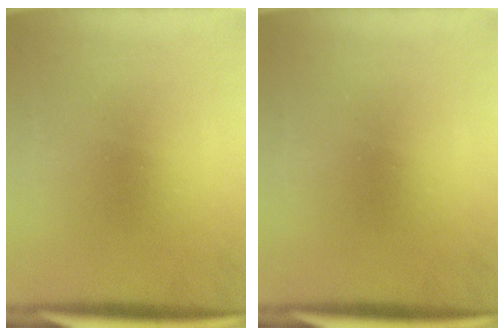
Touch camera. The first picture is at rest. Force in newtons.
{"total": 0.0}